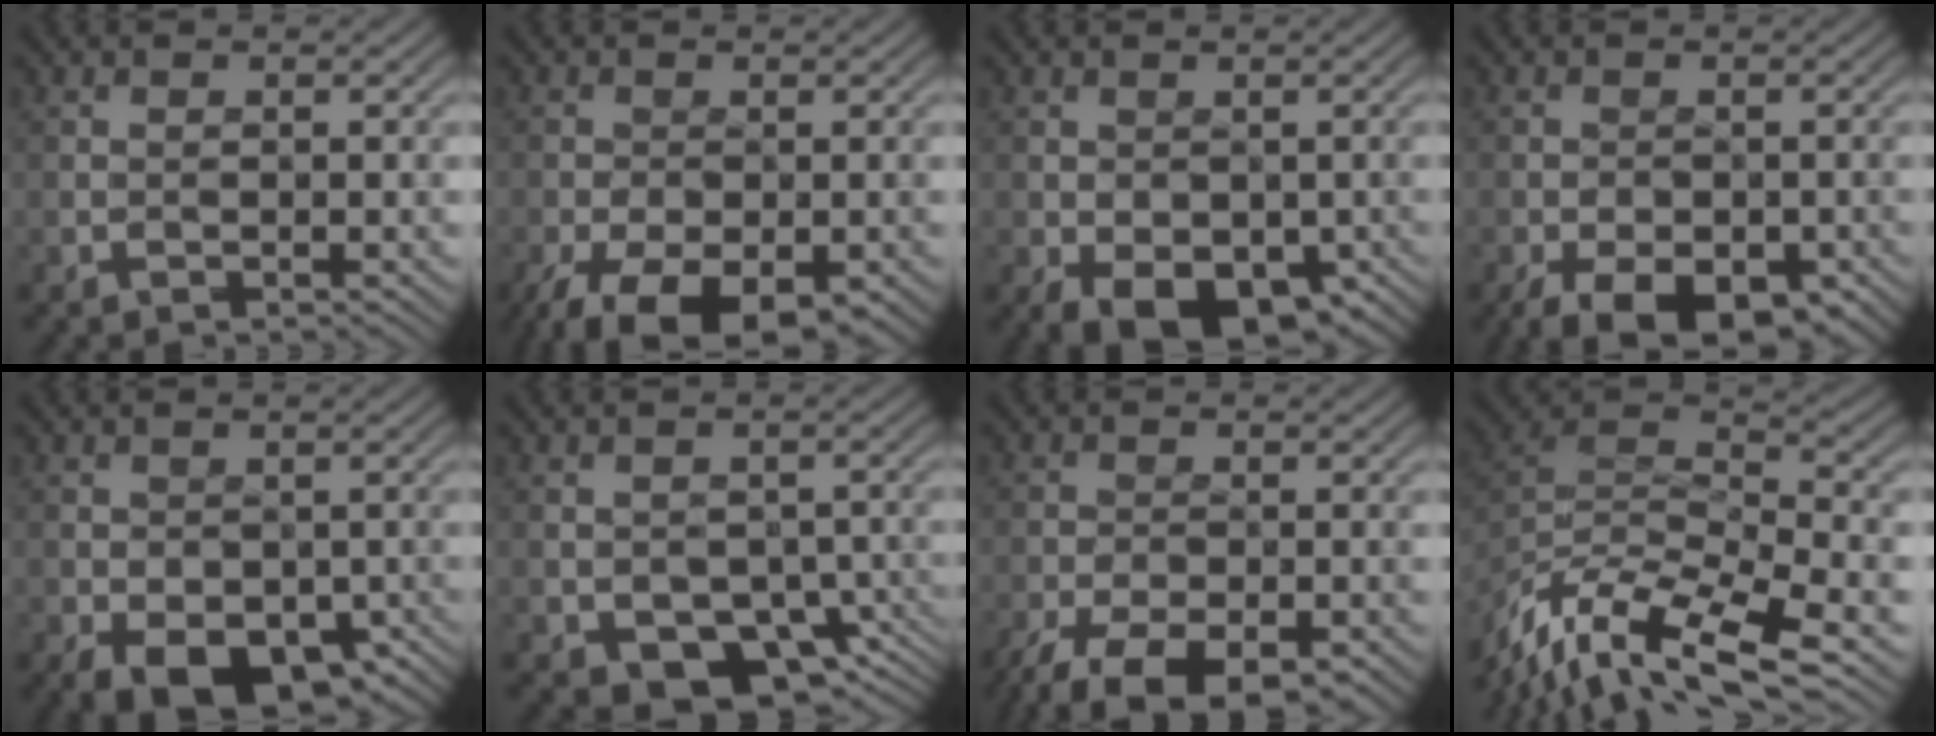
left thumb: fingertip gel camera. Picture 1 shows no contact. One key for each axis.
{"total": 11.5, "fx": -7.1, "fy": 5.2, "fz": 7.5, "tx": -0.132, "ty": -0.042, "tz": -0.101}
{"total": 7.5, "fx": -3.7, "fy": 4.2, "fz": 5.0, "tx": -0.081, "ty": -0.026, "tz": -0.045}
{"total": 9.1, "fx": -5.9, "fy": 4.2, "fz": 5.4, "tx": -0.093, "ty": -0.019, "tz": -0.083}
{"total": 8.3, "fx": -4.3, "fy": 4.7, "fz": 5.4, "tx": -0.084, "ty": -0.028, "tz": -0.053}
{"total": 7.1, "fx": -3.4, "fy": 4.6, "fz": 4.2, "tx": -0.065, "ty": -0.023, "tz": -0.042}
{"total": 10.0, "fx": -7.2, "fy": 4.1, "fz": 5.6, "tx": -0.105, "ty": -0.037, "tz": -0.110}
{"total": 13.3, "fx": -9.4, "fy": 4.0, "fz": 8.6, "tx": -0.213, "ty": -0.013, "tz": -0.156}